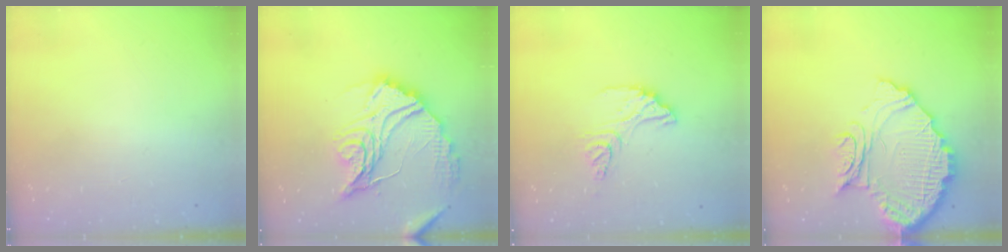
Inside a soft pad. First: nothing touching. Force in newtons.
{"total": 23.7, "press": 23.6, "slide": 2.1}
{"total": 12.5, "press": 12.4, "slide": 1.1}
{"total": 14.9, "press": 14.8, "slide": 1.4}